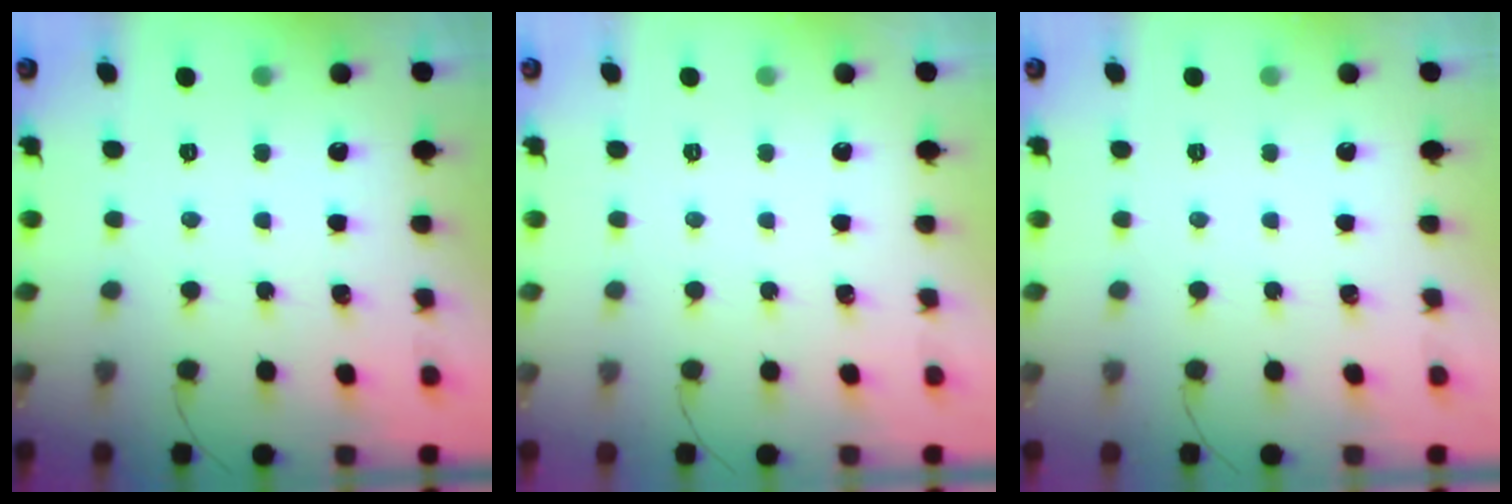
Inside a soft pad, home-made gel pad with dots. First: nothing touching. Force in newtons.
{"total": 0.0}
{"total": 0.0}